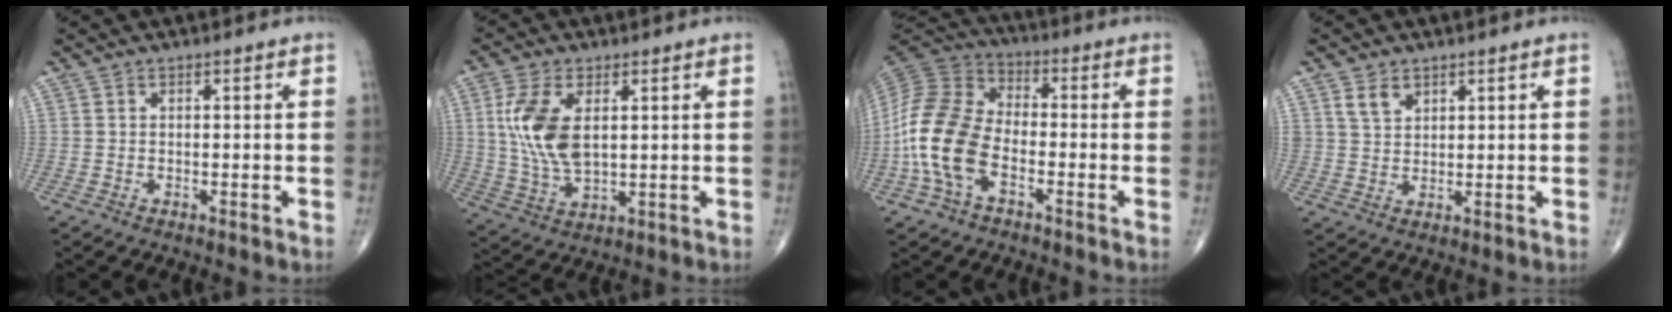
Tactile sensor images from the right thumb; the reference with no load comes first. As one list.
[{"total": 12.2, "force": [2.8, 6.3, 10.1], "torque": [-0.209, -0.011, 0.062]}, {"total": 14.6, "force": [-4.4, 8.6, 11.0], "torque": [-0.231, 0.033, -0.093]}, {"total": 3.8, "force": [2.3, 2.4, 1.8], "torque": [-0.019, -0.013, 0.048]}]